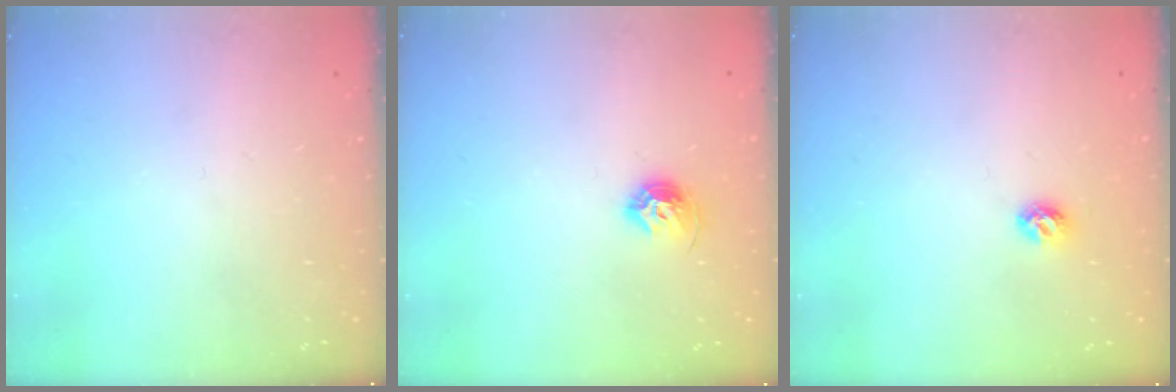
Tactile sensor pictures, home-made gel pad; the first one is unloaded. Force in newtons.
{"total": 8.4, "press": 8.3, "slide": 0.9}
{"total": 5.9, "press": 5.9, "slide": 0.8}